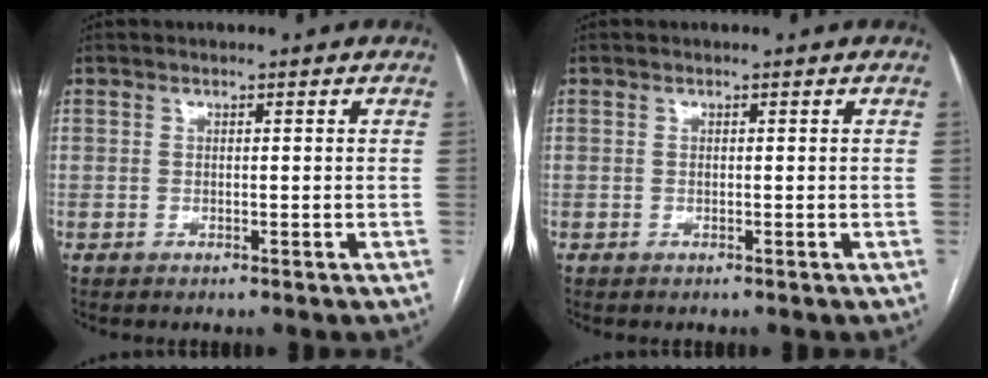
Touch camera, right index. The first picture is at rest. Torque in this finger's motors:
{"motor_torque": [0.00, 0.02, 0.00, 0.02]}